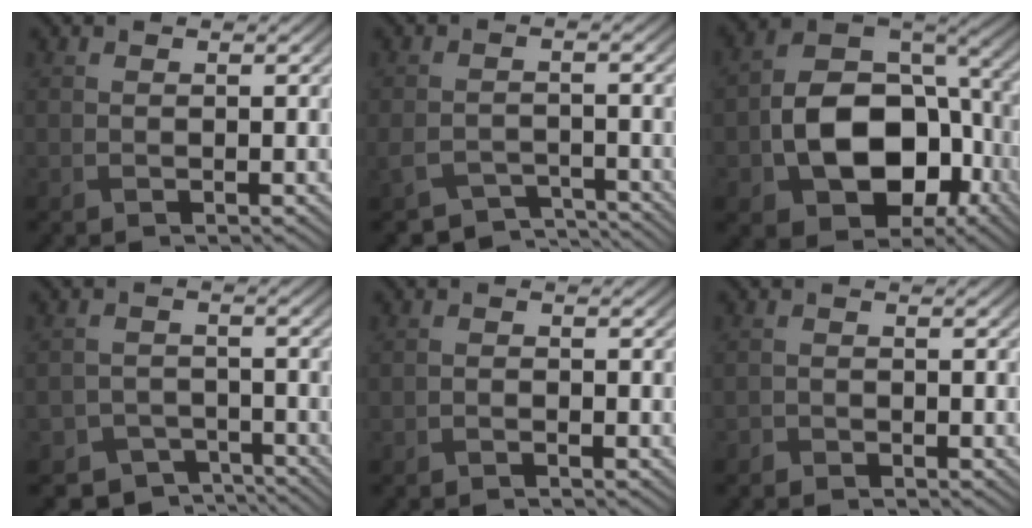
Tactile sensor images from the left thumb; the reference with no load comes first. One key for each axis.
{"total": 4.0, "fx": -3.6, "fy": 1.3, "fz": 1.2, "tx": -0.030, "ty": -0.020, "tz": -0.058}
{"total": 13.8, "fx": -3.6, "fy": 9.7, "fz": 9.1, "tx": -0.166, "ty": -0.018, "tz": -0.067}
{"total": 5.1, "fx": -4.2, "fy": 2.7, "fz": 1.2, "tx": -0.022, "ty": -0.008, "tz": -0.066}
{"total": 0.7, "fx": -0.6, "fy": 0.2, "fz": 0.3, "tx": -0.004, "ty": 0.001, "tz": -0.012}
{"total": 1.1, "fx": -1.0, "fy": 0.4, "fz": 0.1, "tx": -0.002, "ty": -0.001, "tz": -0.020}